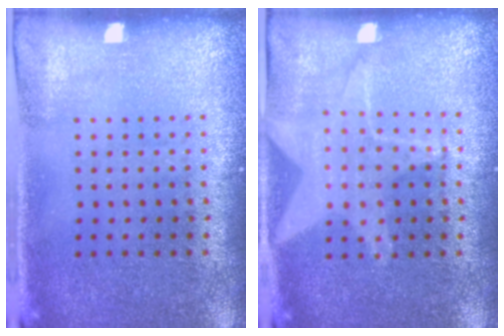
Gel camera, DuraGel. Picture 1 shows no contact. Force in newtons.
{"total": 1.5, "press": 1.4, "slide": 0.5}